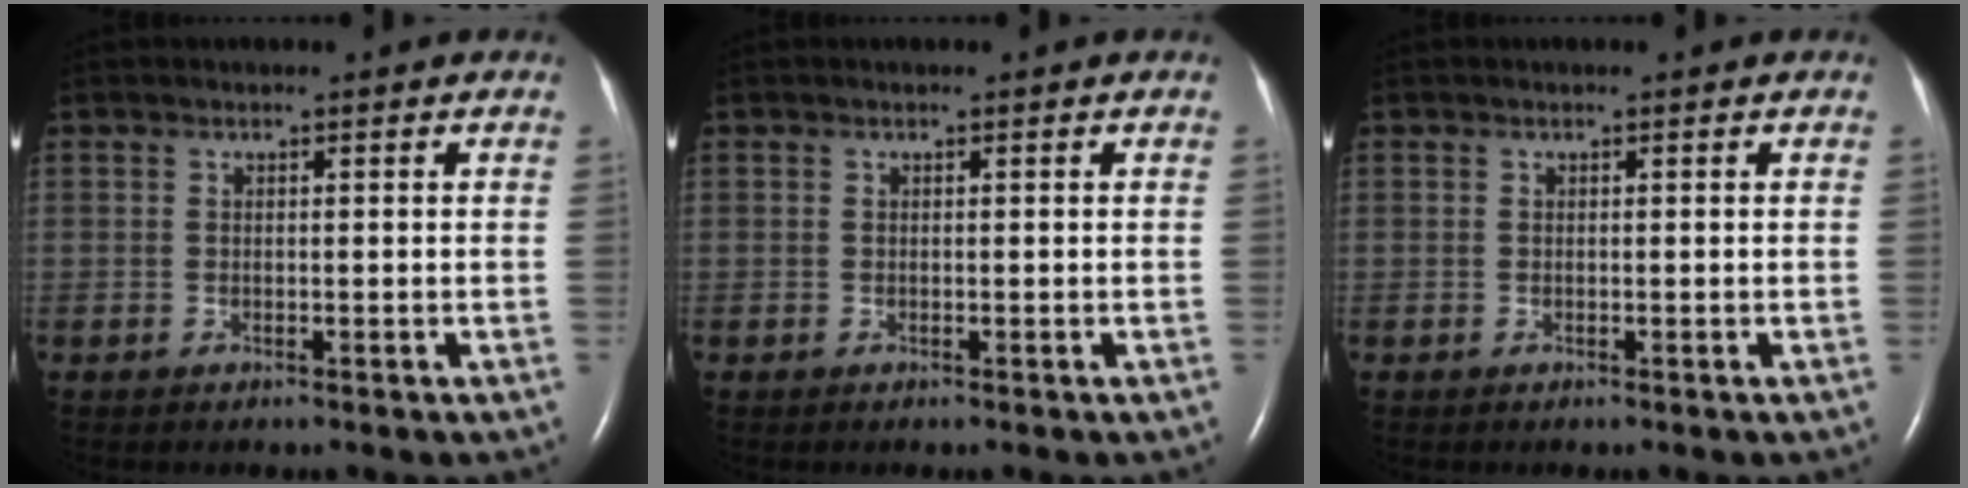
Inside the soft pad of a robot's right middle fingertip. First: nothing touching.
{"total": 0.0}
{"total": 0.0}